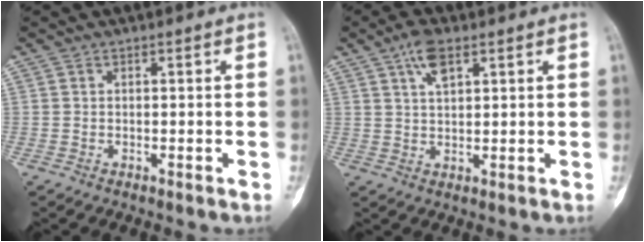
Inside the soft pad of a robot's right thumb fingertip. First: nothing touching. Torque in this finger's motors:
{"motor_torque": [-0.72, 0.40, -0.17, 0.04, 0.01]}